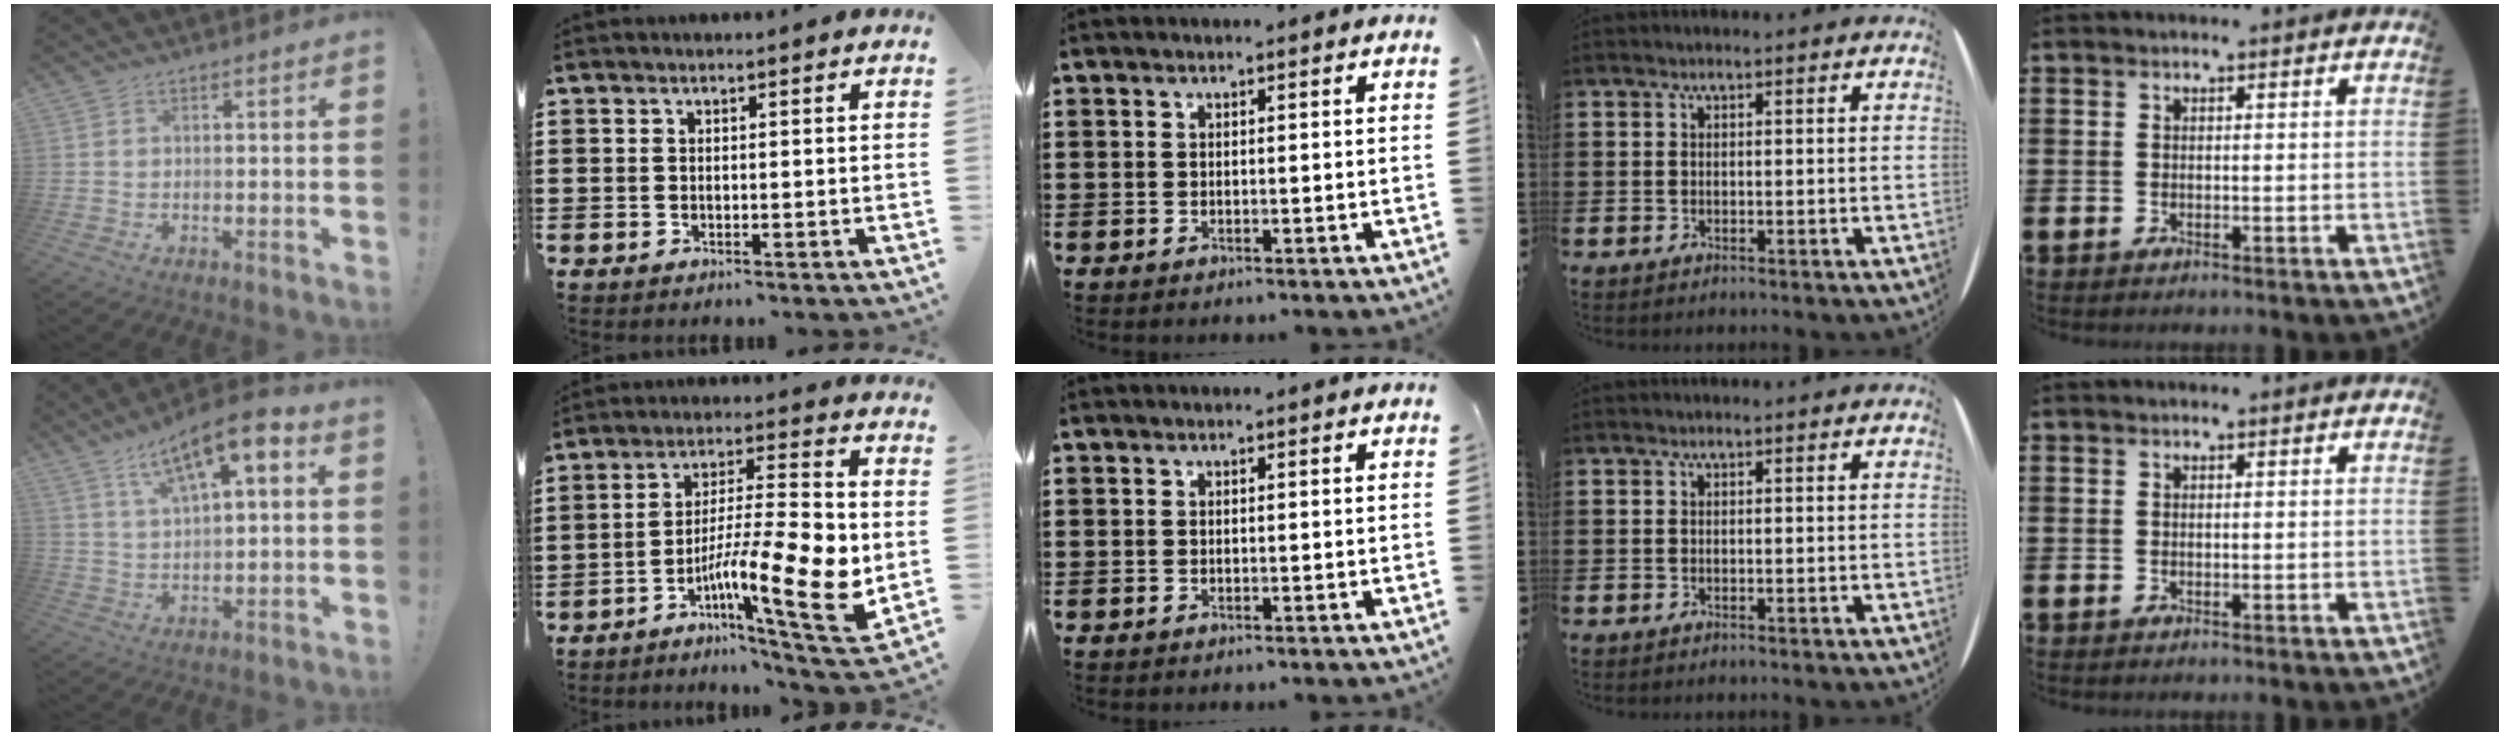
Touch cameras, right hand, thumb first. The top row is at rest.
{"thumb": {"total": 10.5, "force": [5.9, 2.8, 8.3], "torque": [-0.141, -0.027, 0.099]}, "index": {"total": 14.4, "force": [-3.5, 2.7, 13.7], "torque": [-0.231, -0.015, -0.059]}}